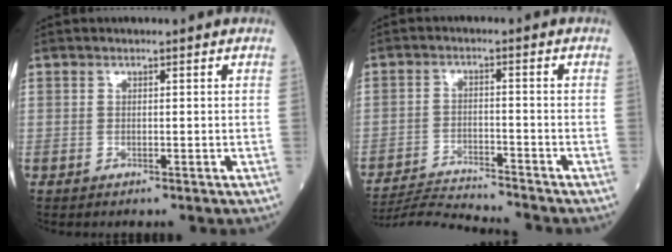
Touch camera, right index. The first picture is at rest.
{"total": 9.2, "force": [-9.0, -1.6, 1.4], "torque": [-0.021, -0.009, -0.157]}